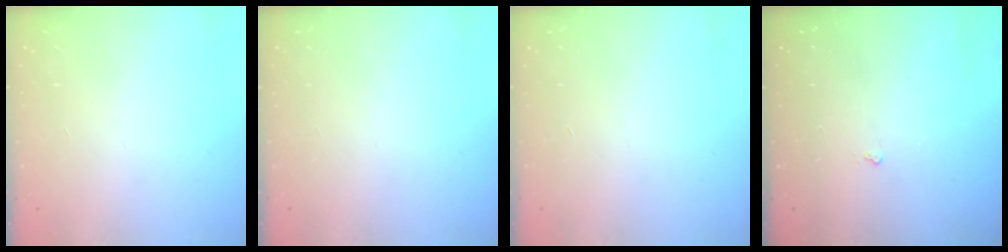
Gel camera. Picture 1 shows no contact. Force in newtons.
{"total": 0.0}
{"total": 0.0}
{"total": 1.8, "press": 1.8, "slide": 0.3}